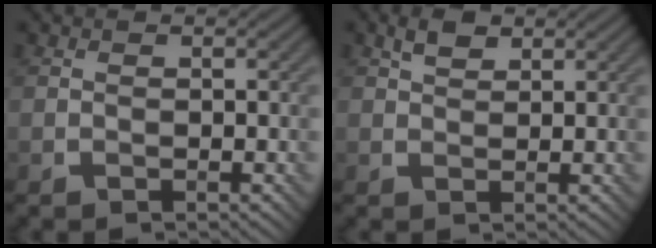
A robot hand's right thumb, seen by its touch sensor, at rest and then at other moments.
{"total": 2.3, "force": [1.4, 1.2, 1.4], "torque": [-0.028, 0.004, 0.024]}